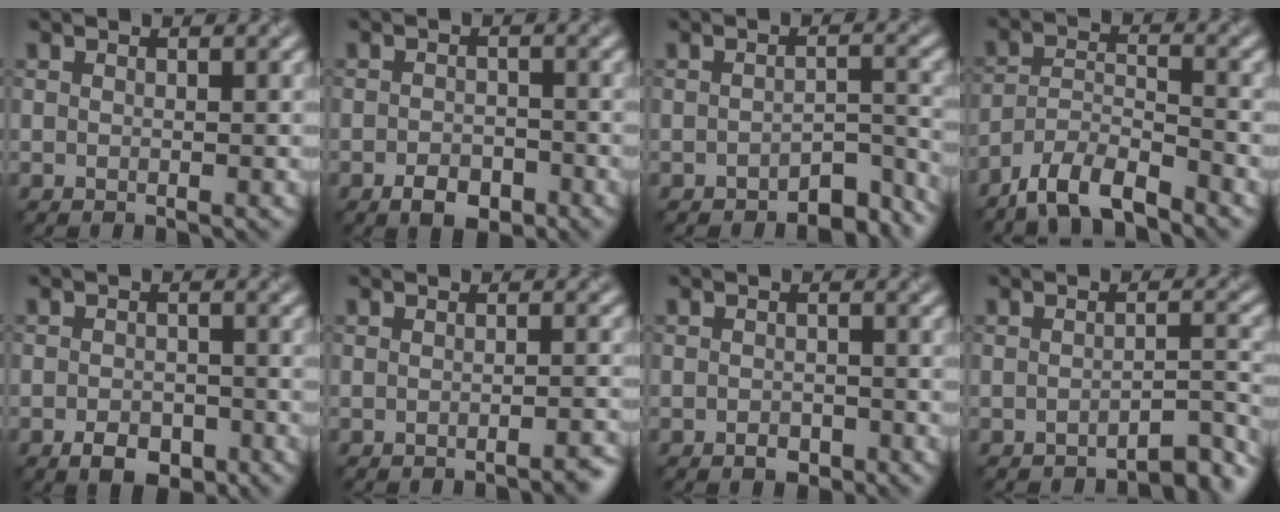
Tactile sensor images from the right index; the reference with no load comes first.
{"total": 2.8, "force": [-1.5, 1.7, 1.6], "torque": [-0.021, 0.002, -0.030]}
{"total": 3.9, "force": [-3.2, 1.4, 1.7], "torque": [-0.018, 0.001, -0.045]}
{"total": 5.2, "force": [-4.4, 1.3, 2.4], "torque": [-0.041, -0.003, -0.087]}
{"total": 3.1, "force": [-1.6, 1.9, 1.8], "torque": [-0.024, -0.001, -0.032]}
{"total": 1.5, "force": [-1.3, 0.3, 0.7], "torque": [-0.003, 0.005, -0.018]}
{"total": 1.3, "force": [-0.8, 0.9, 0.6], "torque": [-0.007, 0.000, -0.015]}
{"total": 3.5, "force": [-3.2, 0.5, 1.2], "torque": [-0.014, 0.005, -0.044]}